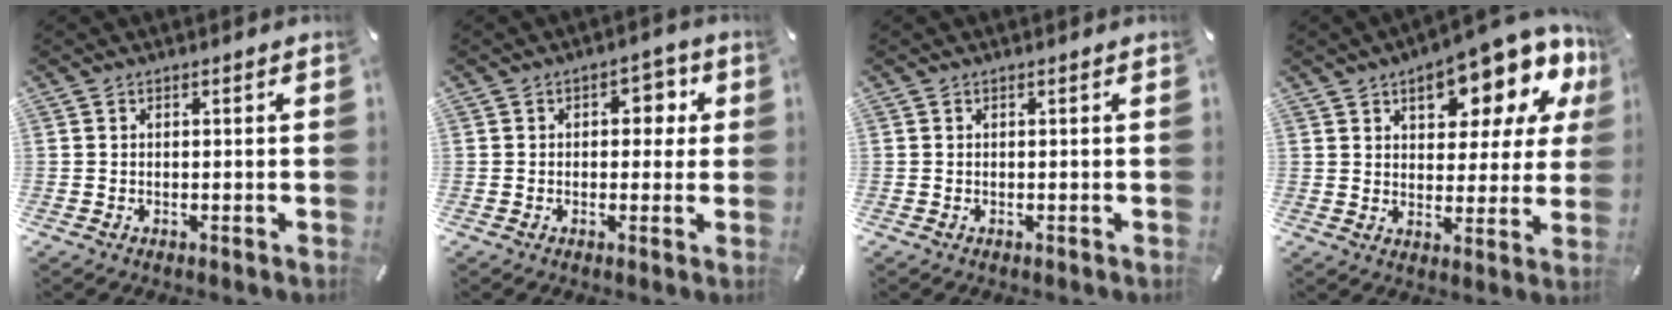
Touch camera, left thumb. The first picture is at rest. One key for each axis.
{"total": 4.8, "fx": 0.7, "fy": 3.5, "fz": 3.3, "tx": -0.030, "ty": -0.003, "tz": -0.001}
{"total": 0.0}
{"total": 15.4, "fx": 10.1, "fy": 6.6, "fz": 9.5, "tx": -0.120, "ty": -0.072, "tz": 0.165}